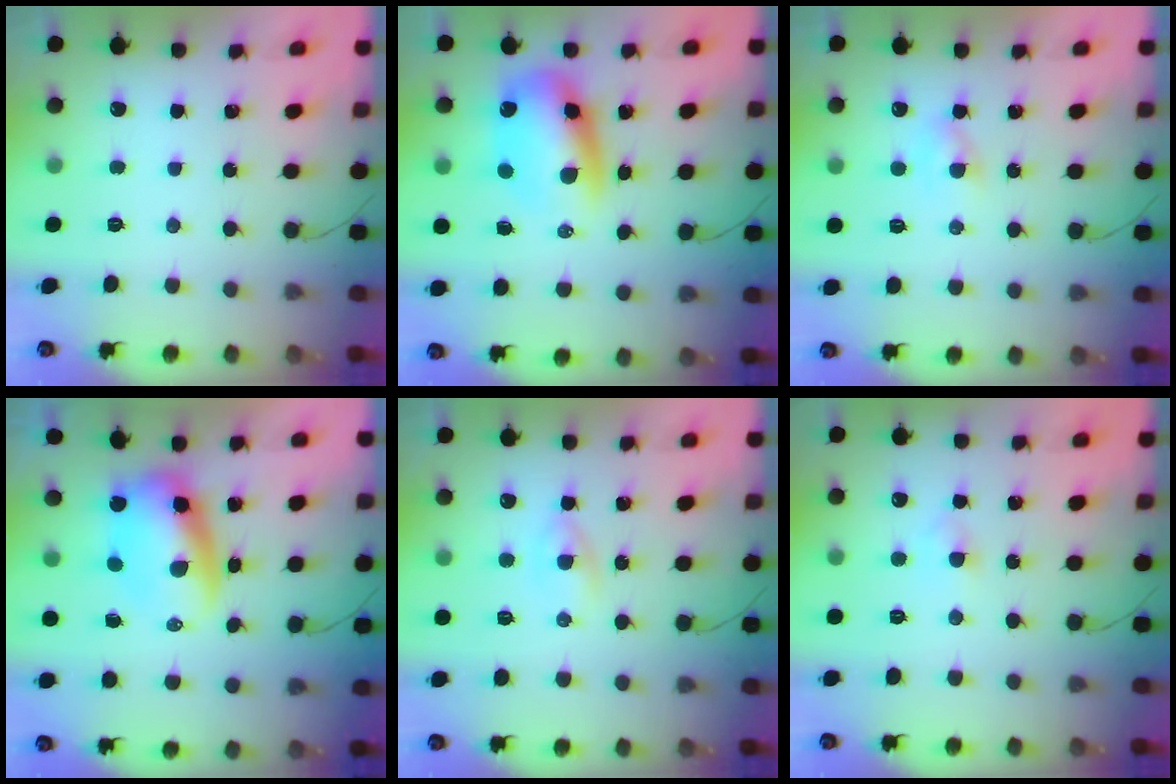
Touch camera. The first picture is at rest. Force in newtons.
{"total": 11.3, "press": 10.9, "slide": 3.0}
{"total": 1.9, "press": 1.6, "slide": 1.0}
{"total": 9.1, "press": 8.8, "slide": 2.5}
{"total": 2.4, "press": 2.2, "slide": 0.9}
{"total": 2.8, "press": 2.7, "slide": 1.0}